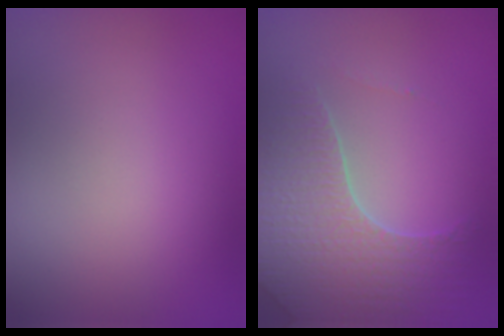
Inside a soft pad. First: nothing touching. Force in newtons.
{"total": 4.6, "press": 4.5, "slide": 1.1}